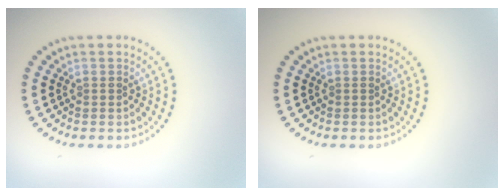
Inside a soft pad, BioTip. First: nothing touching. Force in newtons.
{"total": 0.0}